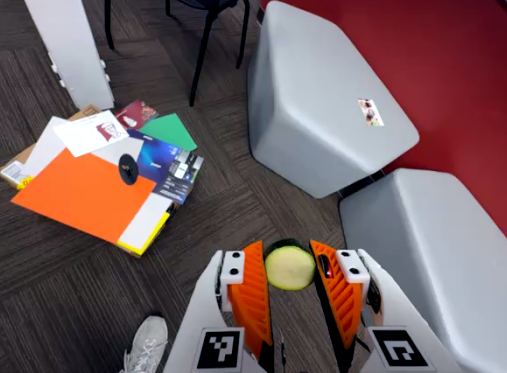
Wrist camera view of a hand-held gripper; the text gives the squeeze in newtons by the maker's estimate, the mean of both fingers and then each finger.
{"total": 8.1, "left": 8.0, "right": 8.2}